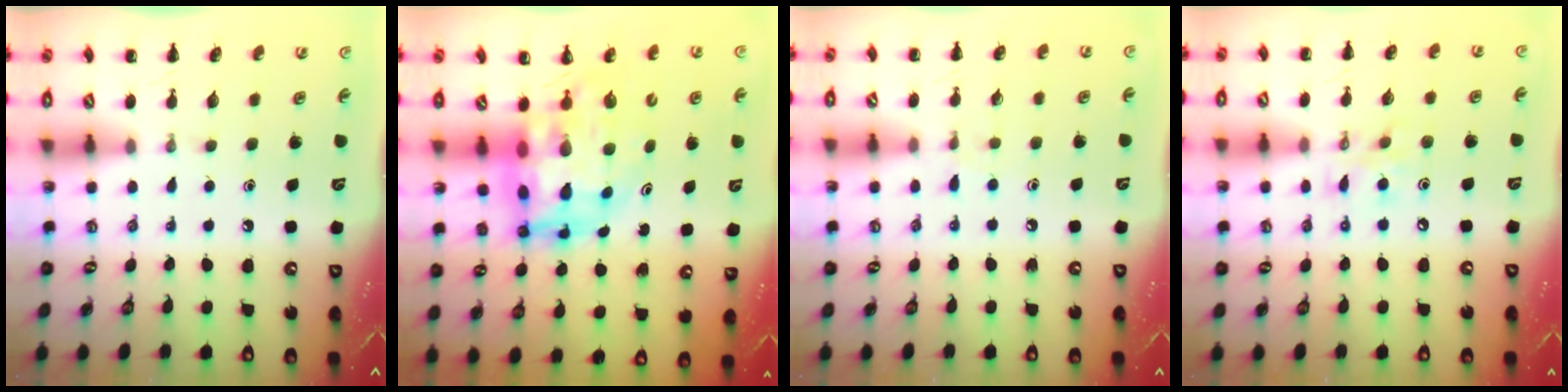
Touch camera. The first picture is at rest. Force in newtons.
{"total": 11.9, "press": 11.3, "slide": 3.6}
{"total": 5.4, "press": 4.9, "slide": 2.1}
{"total": 8.5, "press": 8.5, "slide": 0.8}